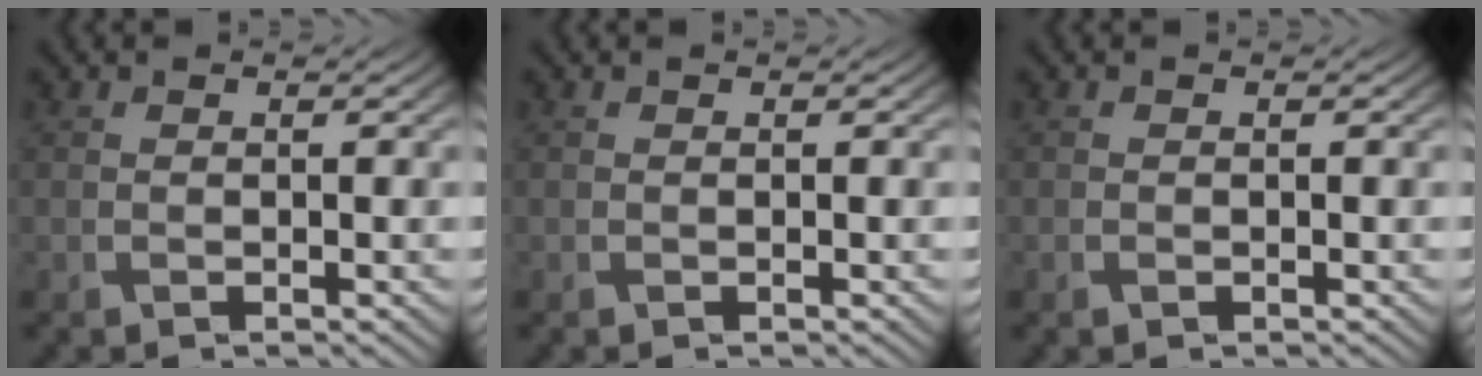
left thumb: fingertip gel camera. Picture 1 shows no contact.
{"total": 0.0}
{"total": 0.7, "force": [-0.4, 0.5, 0.4], "torque": [-0.007, -0.004, -0.007]}